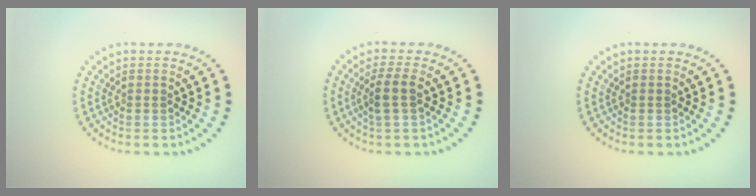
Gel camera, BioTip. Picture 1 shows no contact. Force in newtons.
{"total": 2.1, "press": 1.7, "slide": 1.2}
{"total": 0.0}